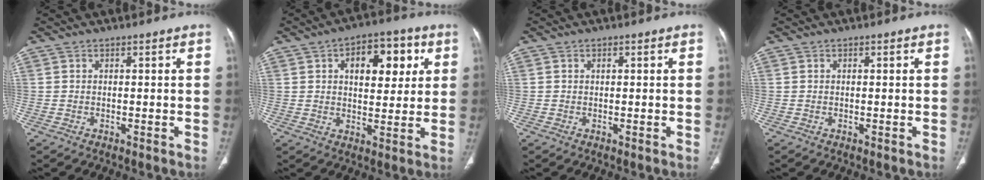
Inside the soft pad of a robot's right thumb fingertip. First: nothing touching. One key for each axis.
{"total": 12.2, "fx": 4.0, "fy": 6.9, "fz": 9.2, "tx": -0.085, "ty": 0.000, "tz": 0.055}
{"total": 0.6, "fx": 0.2, "fy": 0.4, "fz": 0.4, "tx": -0.005, "ty": 0.000, "tz": 0.004}
{"total": 0.0}